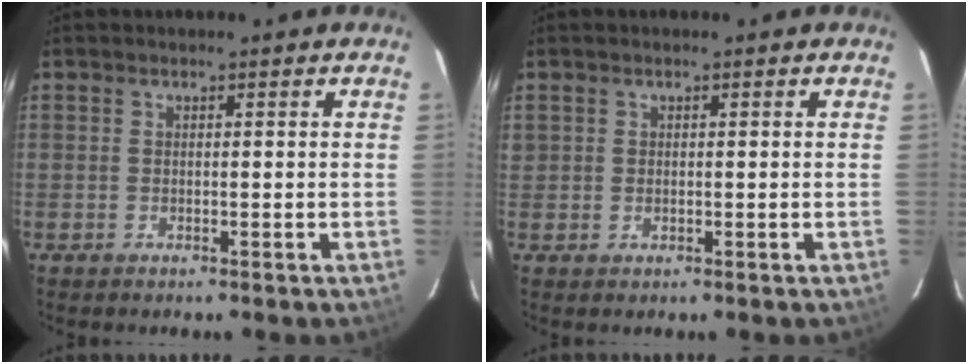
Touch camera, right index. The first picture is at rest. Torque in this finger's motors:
{"motor_torque": [-0.14, 0.11, -0.06, 0.00]}